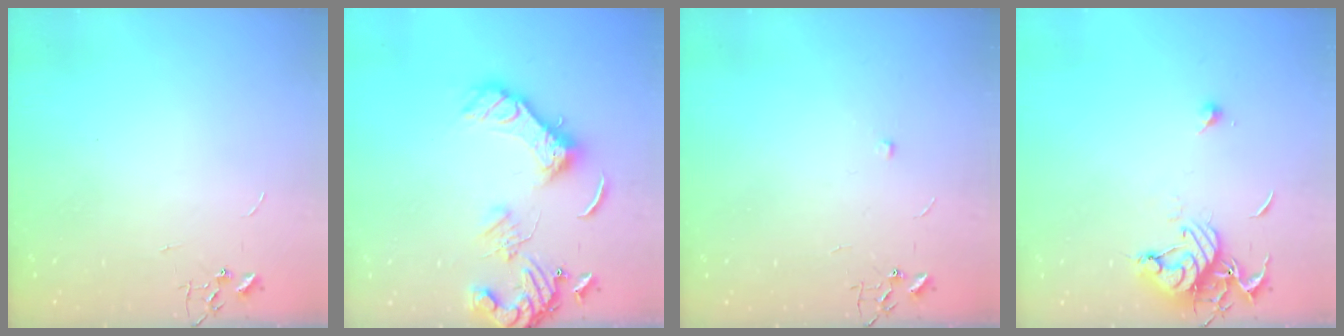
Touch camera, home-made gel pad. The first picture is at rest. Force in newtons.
{"total": 15.8, "press": 15.7, "slide": 2.0}
{"total": 4.4, "press": 4.3, "slide": 0.7}
{"total": 10.4, "press": 10.4, "slide": 0.8}